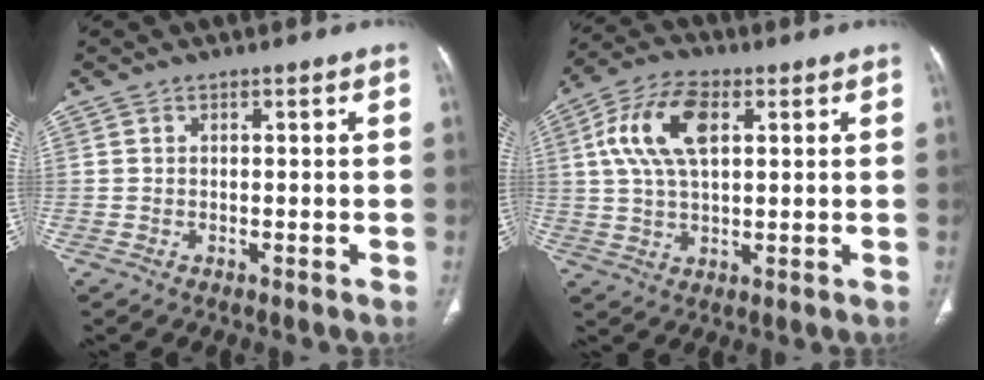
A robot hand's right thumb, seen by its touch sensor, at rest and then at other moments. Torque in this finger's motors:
{"motor_torque": [0.85, 1.00, 0.29, -0.21, 0.18]}